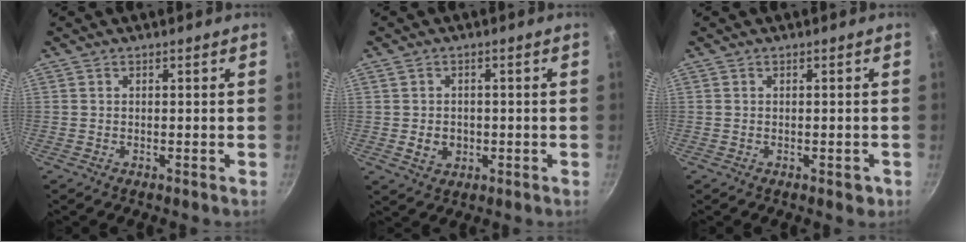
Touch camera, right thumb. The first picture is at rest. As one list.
[{"total": 4.0, "force": [-0.6, 3.3, 2.2], "torque": [-0.025, 0.001, -0.006]}, {"total": 1.9, "force": [-0.8, 0.9, 1.5], "torque": [-0.015, 0.000, -0.009]}]